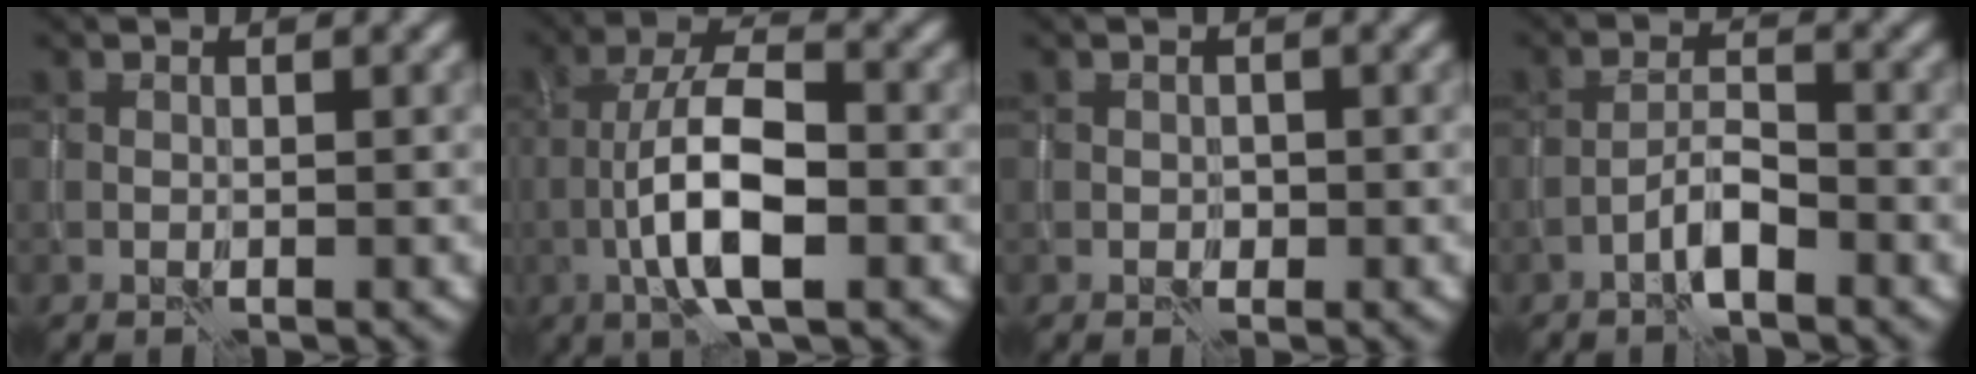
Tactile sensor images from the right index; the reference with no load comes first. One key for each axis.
{"total": 7.5, "fx": -2.2, "fy": 2.5, "fz": 6.8, "tx": -0.122, "ty": 0.016, "tz": -0.046}
{"total": 0.7, "fx": 0.0, "fy": 0.6, "fz": 0.2, "tx": -0.003, "ty": -0.002, "tz": 0.002}
{"total": 2.5, "fx": -1.7, "fy": 0.4, "fz": 1.9, "tx": -0.036, "ty": 0.012, "tz": -0.036}